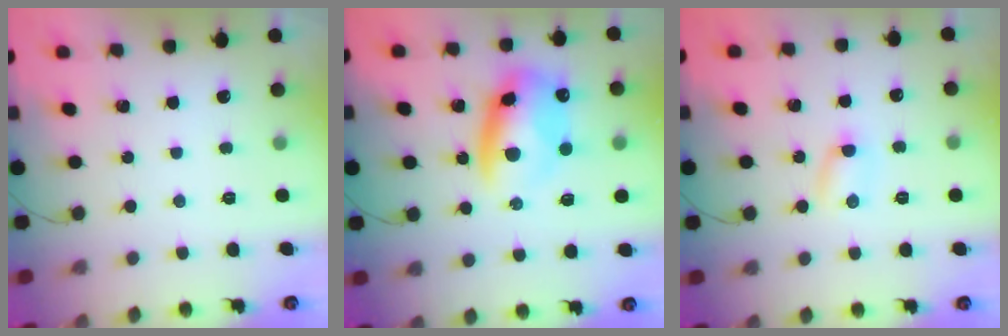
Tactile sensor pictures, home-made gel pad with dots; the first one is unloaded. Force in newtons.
{"total": 12.9, "press": 12.5, "slide": 3.3}
{"total": 2.6, "press": 2.5, "slide": 0.9}